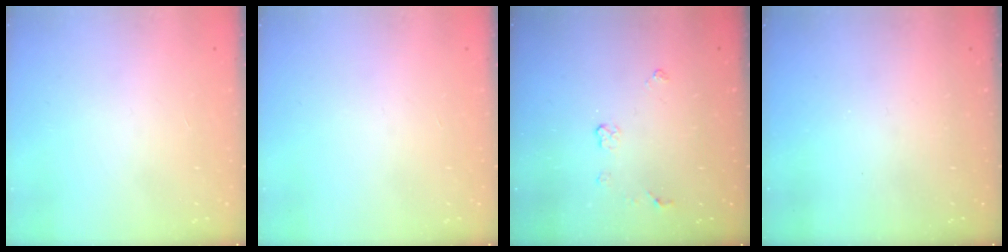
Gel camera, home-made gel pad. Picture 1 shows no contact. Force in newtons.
{"total": 0.0}
{"total": 3.9, "press": 3.8, "slide": 0.6}
{"total": 0.0}